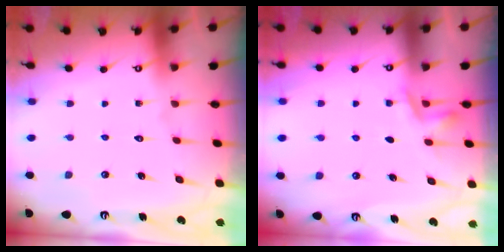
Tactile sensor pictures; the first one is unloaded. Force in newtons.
{"total": 2.9, "press": 2.6, "slide": 1.1}